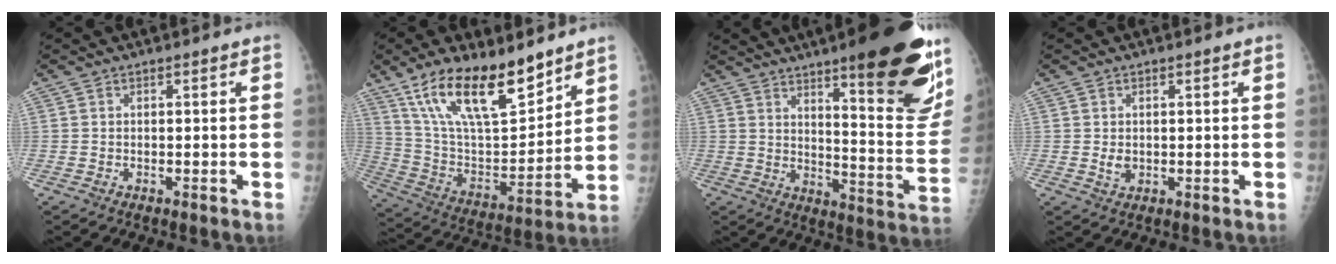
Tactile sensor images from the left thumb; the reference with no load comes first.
{"total": 21.3, "force": [14.3, 7.7, 13.7], "torque": [-0.209, -0.067, 0.269]}
{"total": 24.7, "force": [14.5, 5.0, 19.4], "torque": [-0.229, -0.079, 0.204]}
{"total": 2.1, "force": [0.1, 1.6, 1.3], "torque": [-0.016, -0.003, 0.008]}